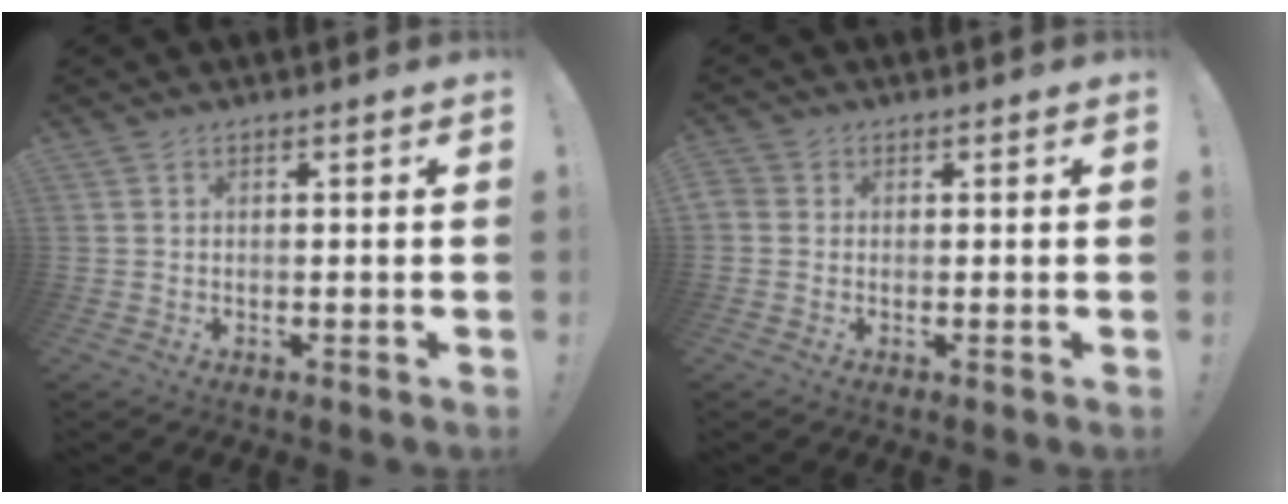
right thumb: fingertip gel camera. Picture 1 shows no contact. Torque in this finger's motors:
{"motor_torque": [-0.06, 0.41, 0.40, 0.00, 0.31]}